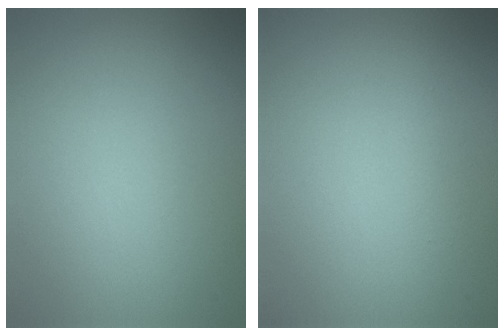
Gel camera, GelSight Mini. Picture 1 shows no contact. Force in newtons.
{"total": 0.7, "press": 0.7, "slide": 0.0}